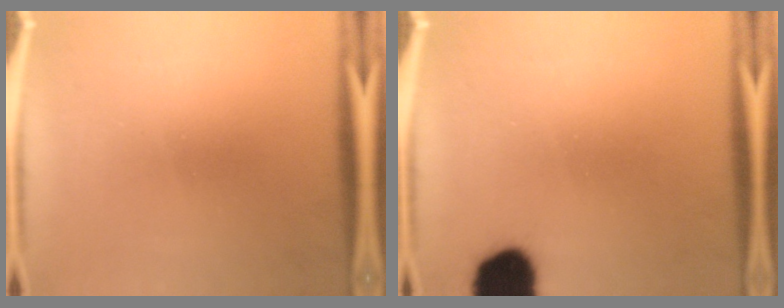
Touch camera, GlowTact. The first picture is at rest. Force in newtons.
{"total": 10.9}